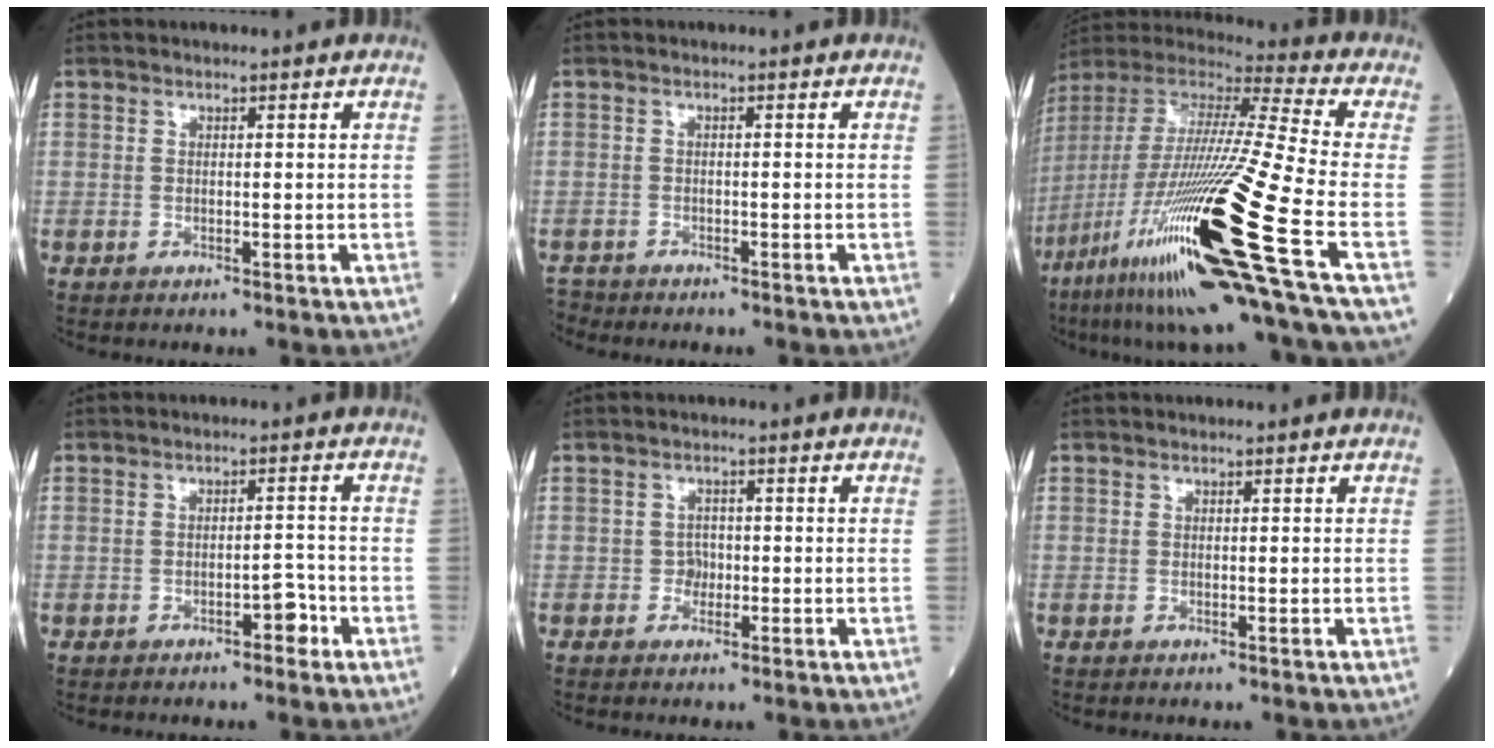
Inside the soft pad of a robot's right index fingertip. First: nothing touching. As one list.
[{"total": 2.1, "force": [-2.0, 0.4, -0.3], "torque": [0.004, -0.008, -0.038]}, {"total": 30.6, "force": [-12.6, 0.6, 27.9], "torque": [-0.533, -0.064, -0.234]}, {"total": 2.6, "force": [-1.5, 1.0, 1.8], "torque": [-0.021, 0.006, -0.023]}, {"total": 1.7, "force": [-0.5, 1.4, 0.8], "torque": [-0.007, 0.006, -0.008]}, {"total": 0.0}]